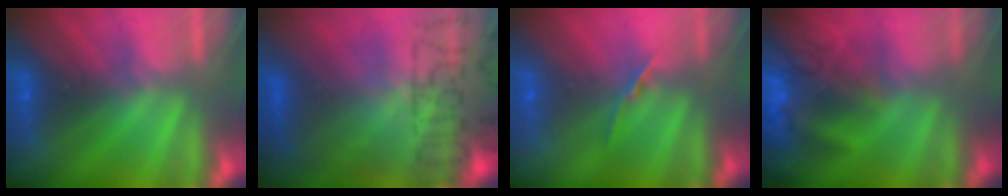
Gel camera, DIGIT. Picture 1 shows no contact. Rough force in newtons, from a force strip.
{"total": 7.5}
{"total": 1.8}
{"total": 6.9}